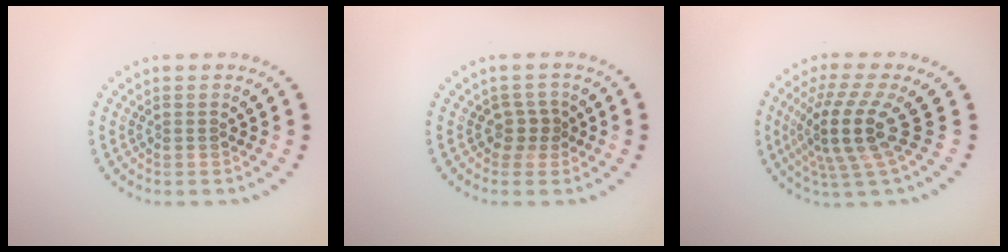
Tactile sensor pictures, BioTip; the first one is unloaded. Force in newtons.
{"total": 1.8, "press": 1.2, "slide": 1.3}
{"total": 5.0, "press": 3.6, "slide": 3.4}